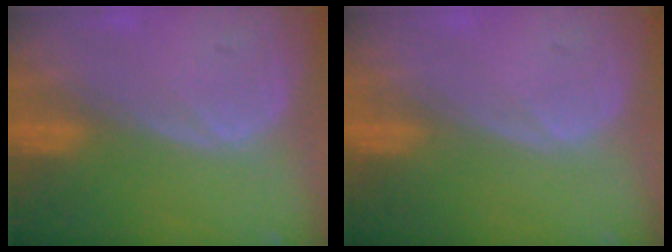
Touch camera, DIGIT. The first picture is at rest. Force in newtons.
{"total": 0.0}